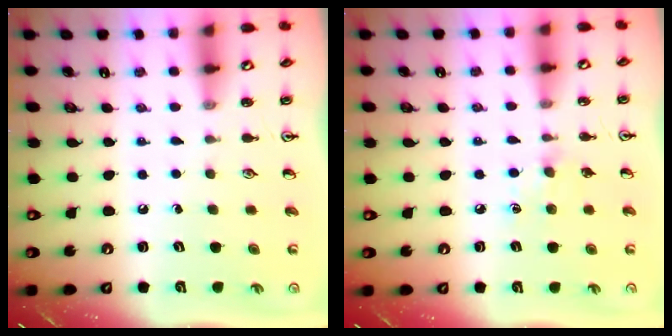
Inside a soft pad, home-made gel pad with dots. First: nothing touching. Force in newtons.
{"total": 6.3, "press": 6.2, "slide": 0.9}